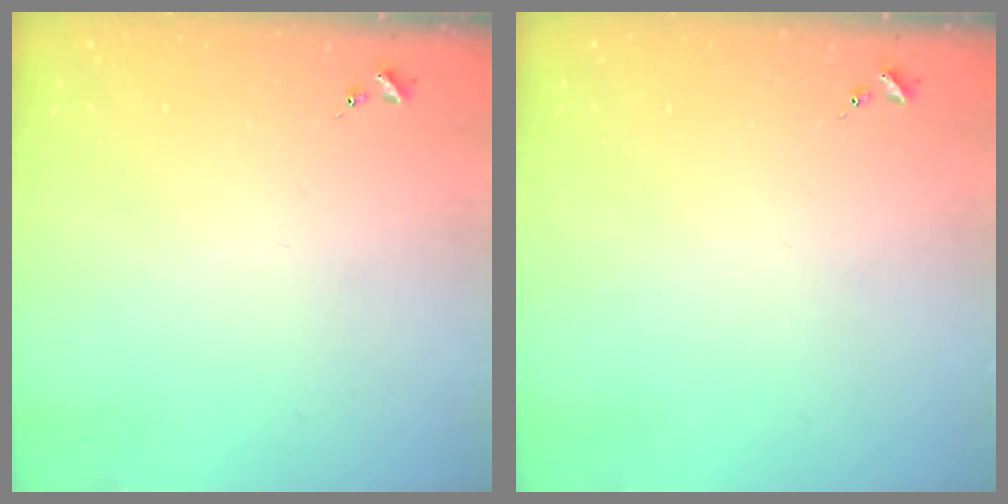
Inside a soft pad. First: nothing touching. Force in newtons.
{"total": 0.0}